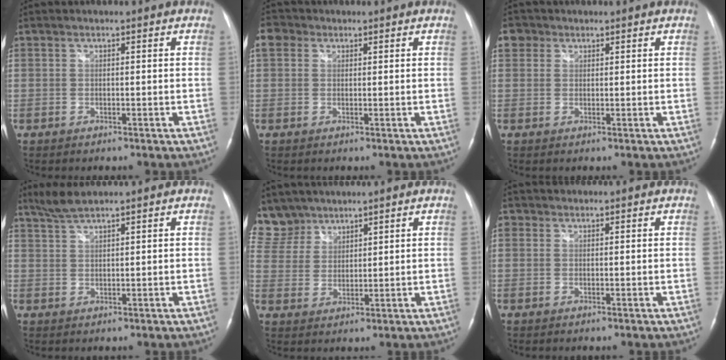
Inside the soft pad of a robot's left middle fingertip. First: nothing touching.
{"total": 3.1, "force": [1.4, 2.5, 1.1], "torque": [-0.027, 0.016, 0.026]}
{"total": 2.6, "force": [1.3, 2.2, 0.4], "torque": [0.000, 0.009, 0.020]}
{"total": 3.1, "force": [2.8, -0.1, 1.4], "torque": [-0.041, 0.008, 0.060]}
{"total": 6.9, "force": [5.9, 3.6, -0.4], "torque": [0.009, 0.007, 0.126]}
{"total": 1.3, "force": [0.5, 1.1, 0.3], "torque": [-0.001, 0.003, 0.006]}